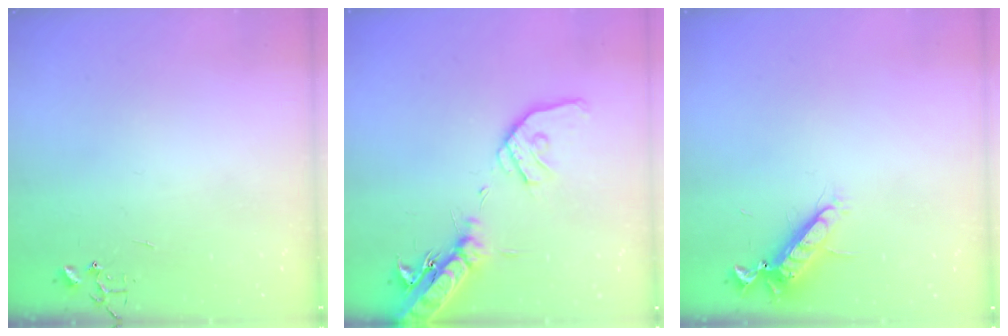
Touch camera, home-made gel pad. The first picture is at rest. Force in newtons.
{"total": 19.4, "press": 19.1, "slide": 3.5}
{"total": 12.4, "press": 12.3, "slide": 1.5}